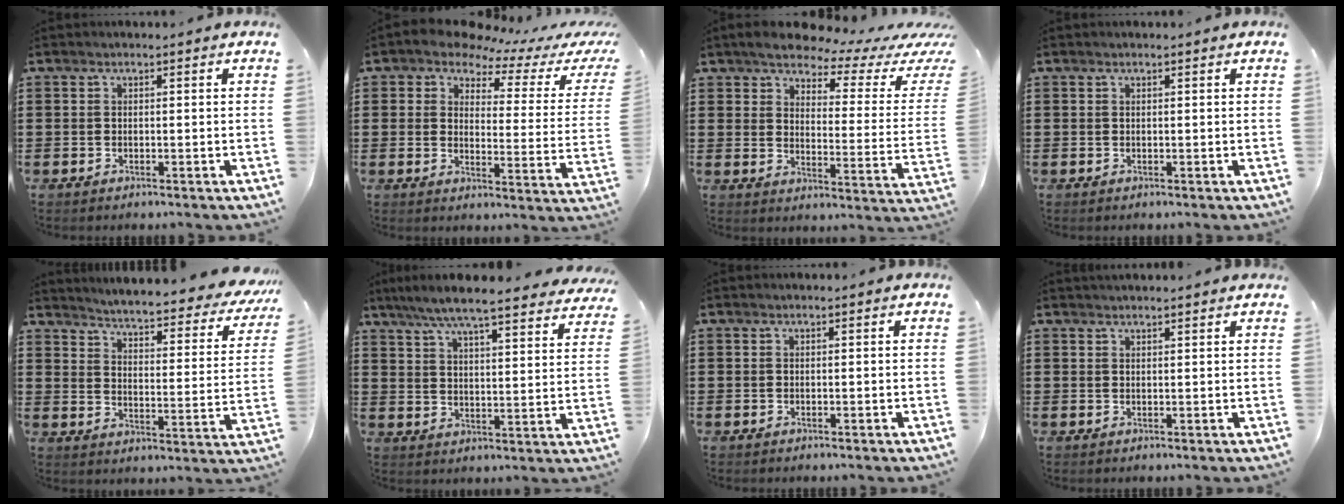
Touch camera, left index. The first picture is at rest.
{"total": 4.8, "force": [4.0, 2.2, 1.6], "torque": [-0.043, -0.026, 0.063]}
{"total": 5.4, "force": [4.9, 1.0, 1.9], "torque": [-0.059, -0.034, 0.081]}
{"total": 0.0}
{"total": 4.0, "force": [3.7, -0.3, 1.4], "torque": [-0.049, -0.037, 0.054]}
{"total": 6.8, "force": [6.1, -0.1, 3.0], "torque": [-0.082, -0.032, 0.104]}
{"total": 0.0}
{"total": 1.2, "force": [1.2, 0.0, 0.2], "torque": [-0.005, -0.001, 0.023]}